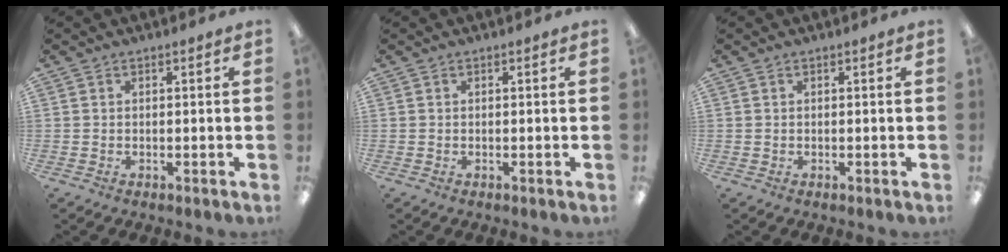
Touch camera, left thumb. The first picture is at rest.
{"total": 0.0}
{"total": 0.0}